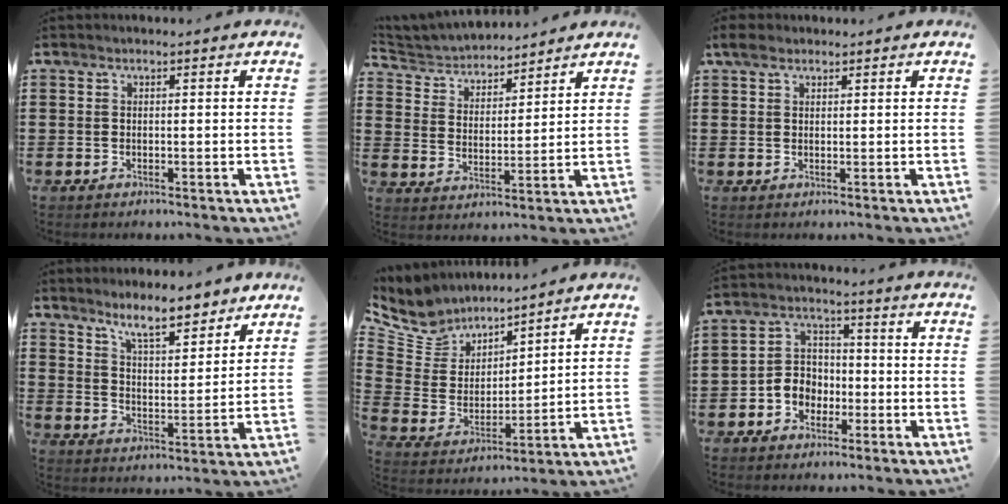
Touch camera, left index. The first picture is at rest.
{"total": 4.3, "force": [4.3, 0.8, 0.0], "torque": [-0.023, -0.022, 0.073]}
{"total": 2.2, "force": [1.4, 1.2, 1.3], "torque": [-0.030, 0.007, 0.025]}
{"total": 7.8, "force": [6.9, 1.3, 3.5], "torque": [-0.073, -0.031, 0.122]}
{"total": 7.5, "force": [6.7, 3.3, 0.2], "torque": [-0.057, -0.055, 0.122]}
{"total": 5.0, "force": [-2.4, 4.1, 1.5], "torque": [-0.047, 0.010, -0.052]}